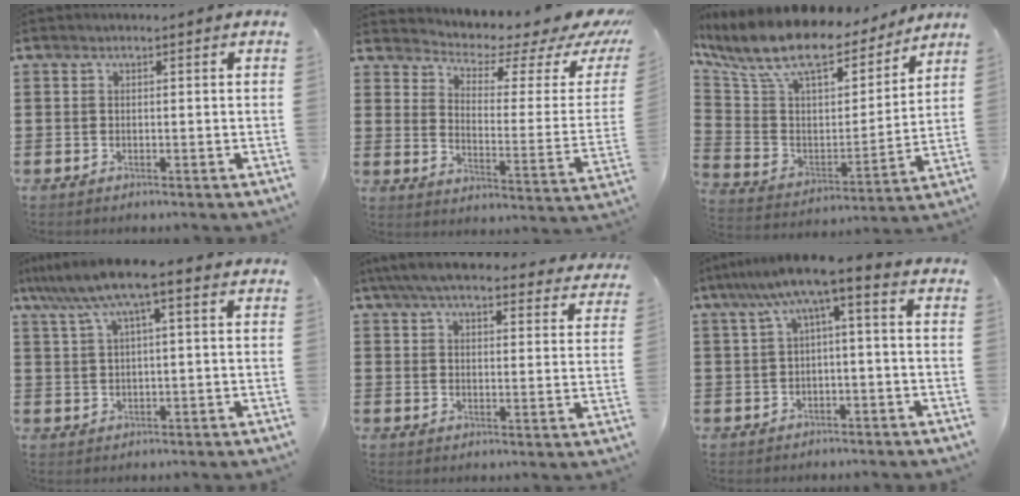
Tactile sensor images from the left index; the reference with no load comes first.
{"total": 3.6, "force": [2.8, 1.0, 2.1], "torque": [-0.045, -0.036, 0.038]}
{"total": 12.0, "force": [9.4, 3.9, 6.4], "torque": [-0.165, -0.056, 0.163]}
{"total": 7.0, "force": [3.6, 0.6, 5.9], "torque": [-0.131, -0.006, 0.058]}
{"total": 6.7, "force": [6.1, 0.7, 2.8], "torque": [-0.075, -0.020, 0.110]}
{"total": 4.9, "force": [-0.5, 0.4, 4.8], "torque": [-0.097, -0.012, -0.019]}